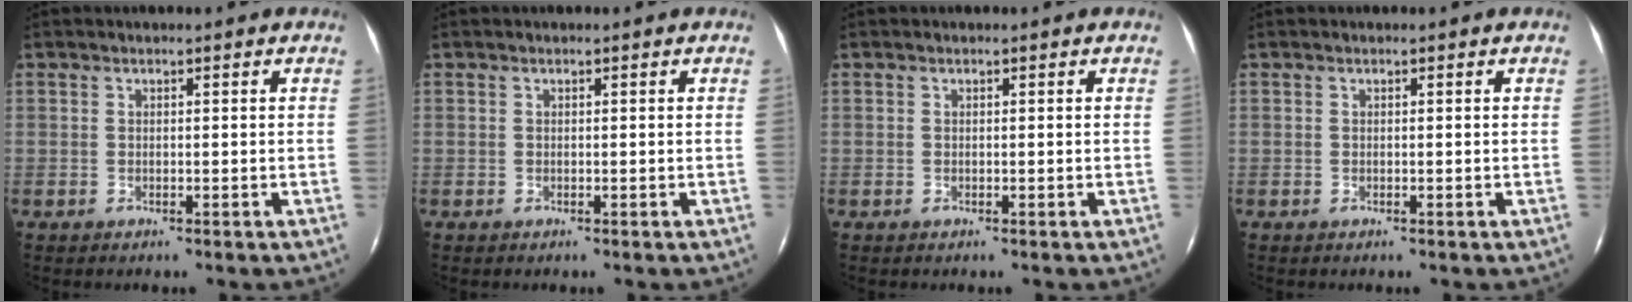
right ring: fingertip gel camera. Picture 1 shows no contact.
{"total": 0.0}
{"total": 0.0}
{"total": 0.0}